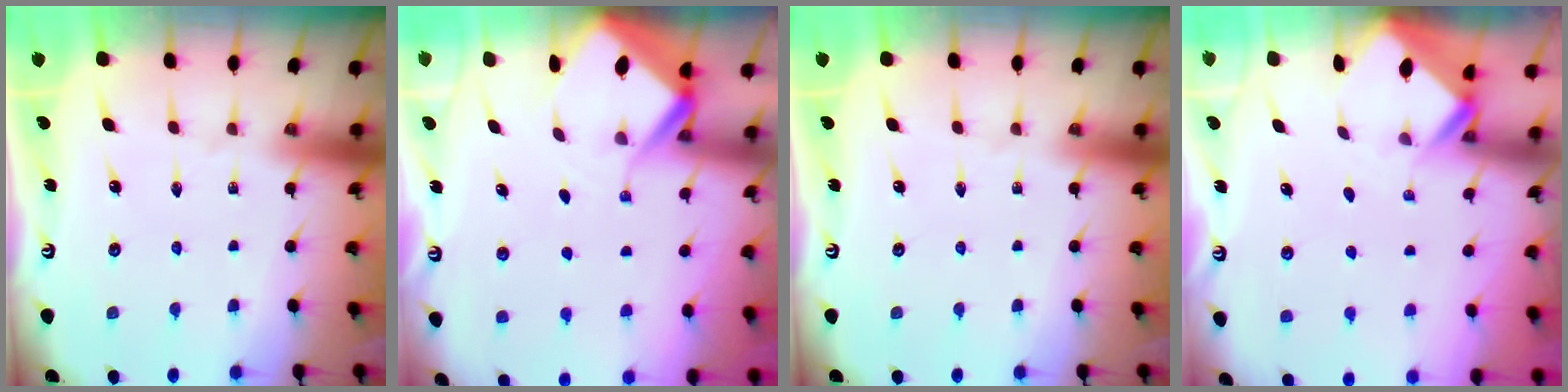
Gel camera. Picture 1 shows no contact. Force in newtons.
{"total": 5.1, "press": 5.0, "slide": 0.5}
{"total": 0.0}
{"total": 2.3, "press": 2.3, "slide": 0.2}